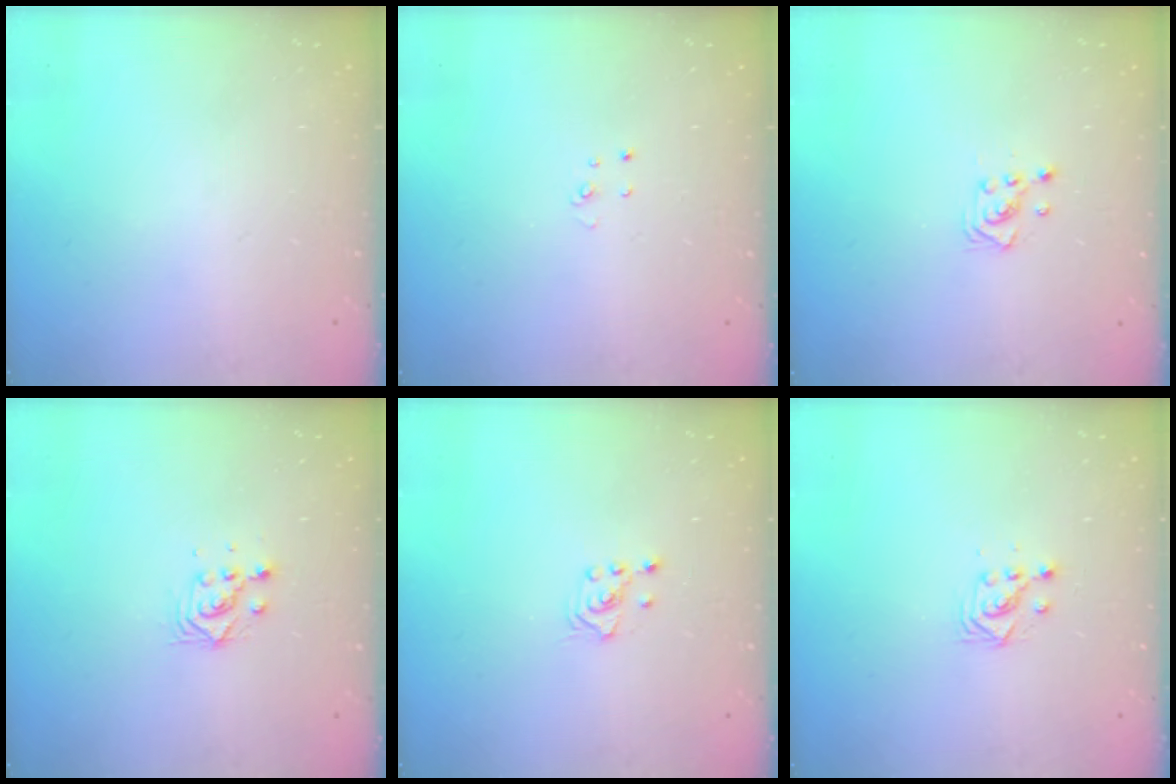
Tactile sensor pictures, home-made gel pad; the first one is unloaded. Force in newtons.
{"total": 2.7, "press": 2.7, "slide": 0.3}
{"total": 3.1, "press": 3.1, "slide": 0.3}
{"total": 3.7, "press": 3.7, "slide": 0.2}
{"total": 2.1, "press": 2.1, "slide": 0.1}
{"total": 3.0, "press": 3.0, "slide": 0.2}